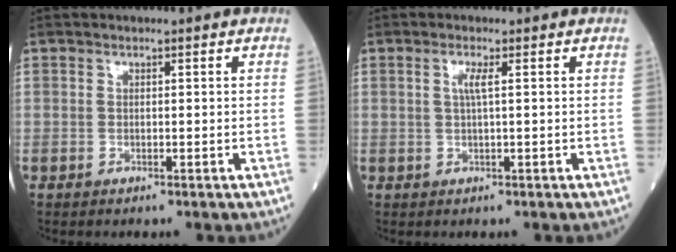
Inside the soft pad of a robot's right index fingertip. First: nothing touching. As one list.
[{"total": 1.8, "force": [0.4, -0.2, 1.7], "torque": [-0.039, 0.001, 0.006]}]